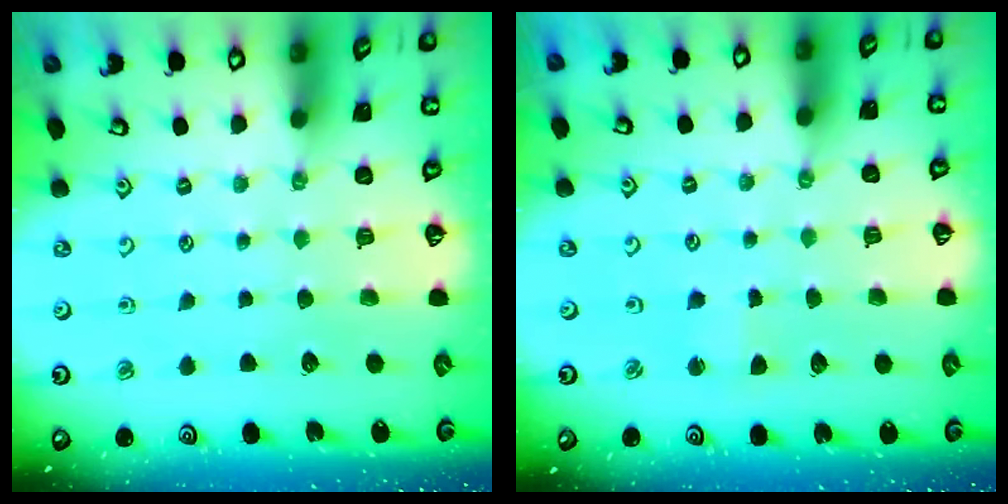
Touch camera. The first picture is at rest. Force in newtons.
{"total": 2.0, "press": 2.0, "slide": 0.3}